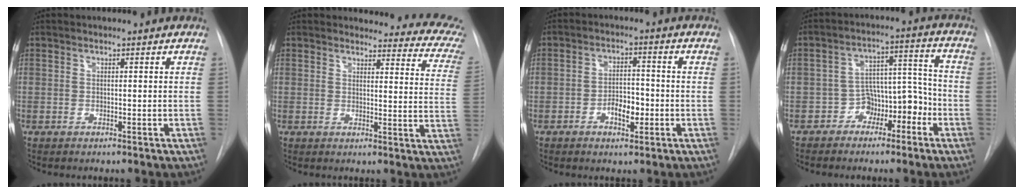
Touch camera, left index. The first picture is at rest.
{"total": 15.7, "force": [15.0, 3.3, 3.4], "torque": [-0.002, -0.092, 0.129]}
{"total": 4.7, "force": [-2.4, 2.2, 3.5], "torque": [-0.056, 0.001, -0.036]}
{"total": 7.5, "force": [-4.7, 4.5, 3.8], "torque": [-0.044, 0.036, -0.071]}